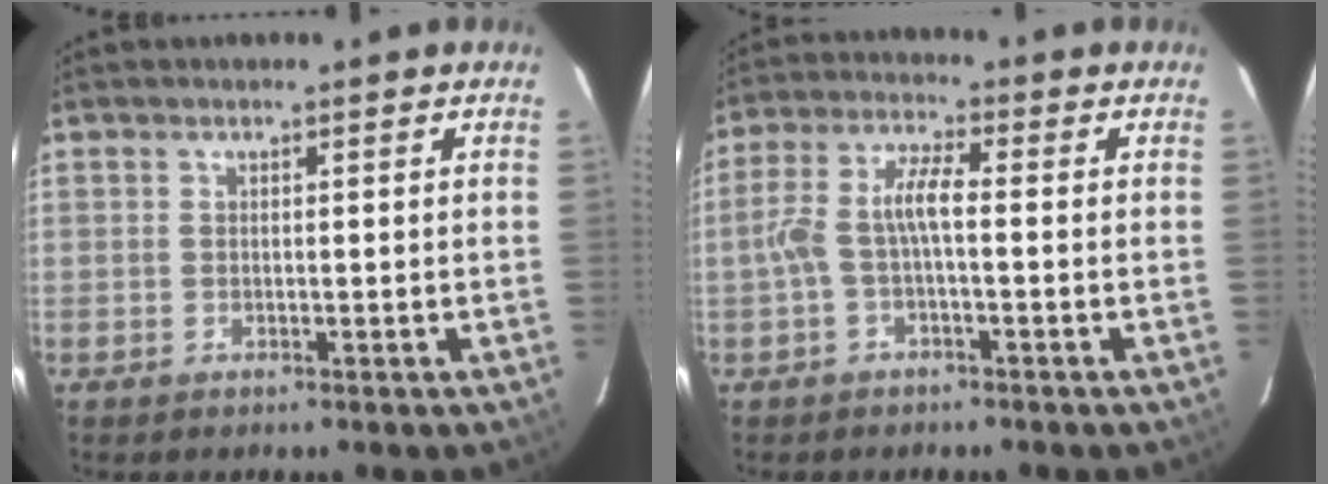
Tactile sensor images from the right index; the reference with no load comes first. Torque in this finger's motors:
{"motor_torque": [0.57, -0.29, 0.50, 0.13]}